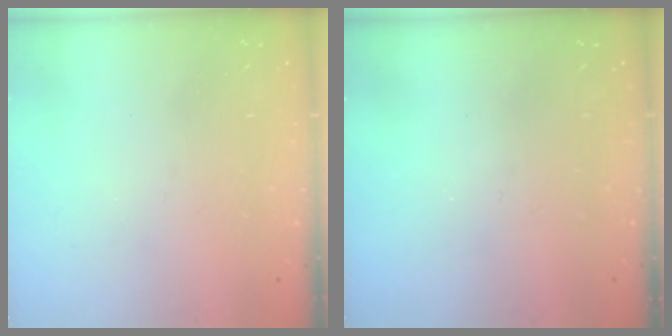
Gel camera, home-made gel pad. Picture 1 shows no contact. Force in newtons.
{"total": 0.0}